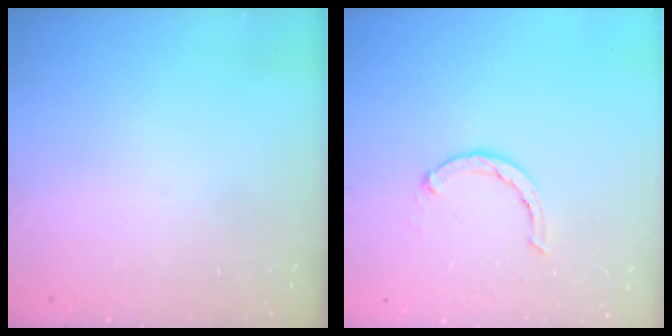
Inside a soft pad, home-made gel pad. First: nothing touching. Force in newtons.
{"total": 2.4, "press": 2.4, "slide": 0.4}